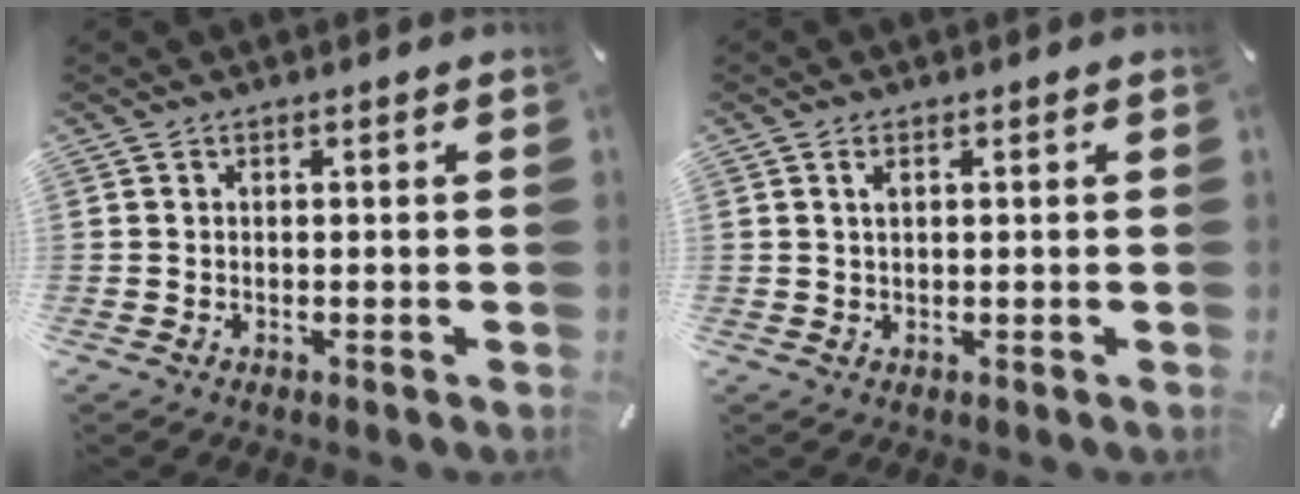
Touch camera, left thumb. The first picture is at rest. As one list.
[{"total": 1.4, "force": [0.5, 0.7, 1.1], "torque": [-0.024, 0.003, 0.008]}]